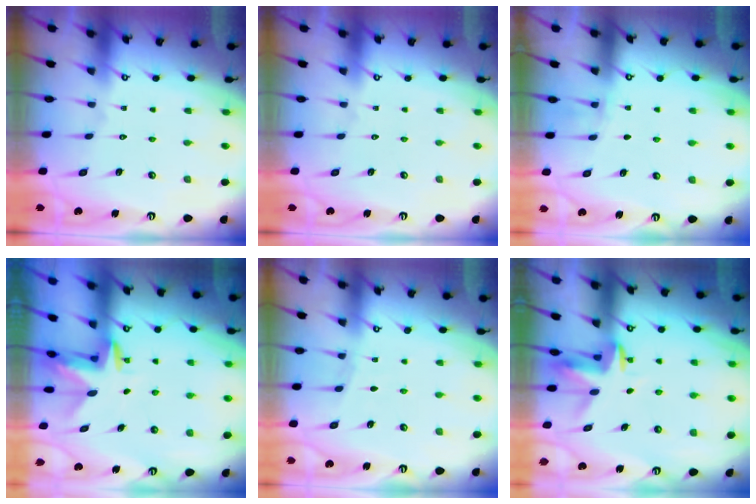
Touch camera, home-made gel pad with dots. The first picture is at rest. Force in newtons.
{"total": 0.0}
{"total": 3.1, "press": 2.8, "slide": 1.2}
{"total": 3.0, "press": 3.0, "slide": 0.2}
{"total": 2.5, "press": 2.4, "slide": 0.4}
{"total": 3.5, "press": 3.5, "slide": 0.2}